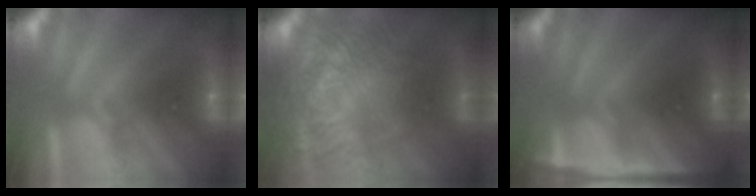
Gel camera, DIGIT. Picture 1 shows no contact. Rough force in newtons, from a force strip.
{"total": 11.3}
{"total": 3.7}